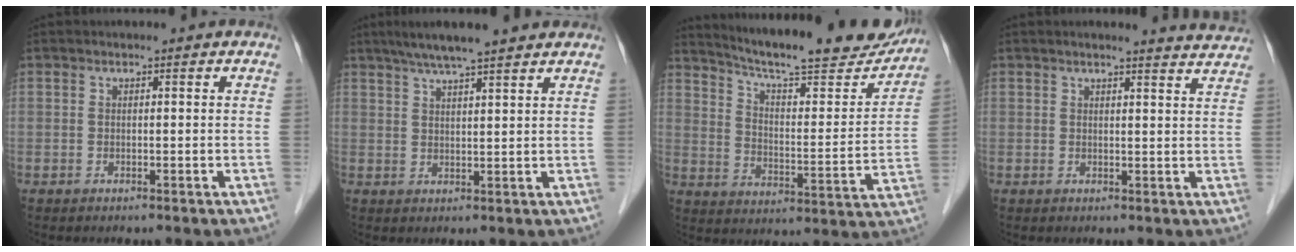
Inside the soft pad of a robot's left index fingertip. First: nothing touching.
{"total": 8.9, "force": [7.3, 0.3, 5.2], "torque": [-0.082, 0.030, 0.109]}
{"total": 22.8, "force": [20.6, 3.0, 9.2], "torque": [-0.141, -0.036, 0.282]}
{"total": 5.2, "force": [5.1, -0.4, 0.9], "torque": [-0.017, -0.014, 0.043]}